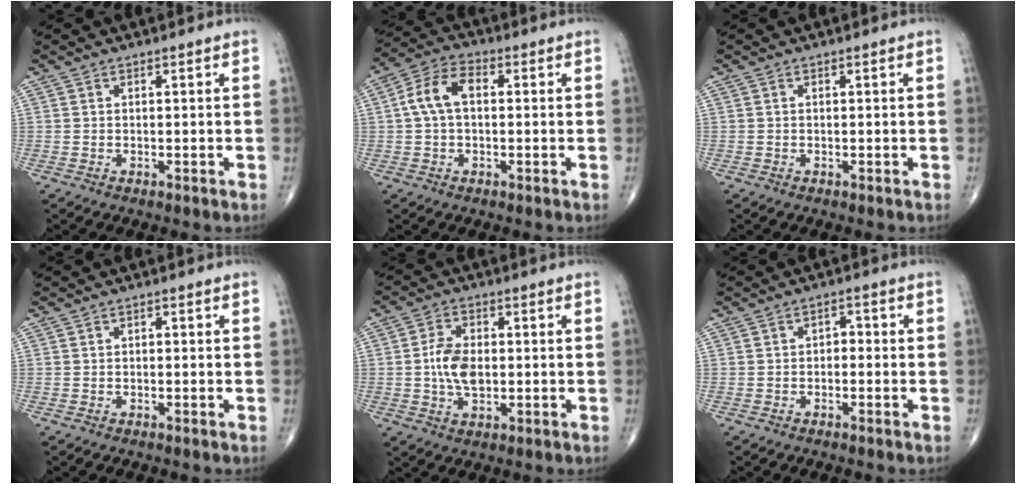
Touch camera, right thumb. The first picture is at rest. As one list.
[{"total": 7.7, "force": [0.7, 4.6, 6.1], "torque": [-0.119, 0.027, 0.006]}, {"total": 0.0}, {"total": 0.5, "force": [-0.1, 0.3, 0.4], "torque": [-0.001, 0.002, -0.005]}, {"total": 7.2, "force": [-0.3, 4.3, 5.8], "torque": [-0.105, 0.003, -0.006]}, {"total": 1.2, "force": [-0.2, 0.9, 0.8], "torque": [-0.002, 0.005, -0.010]}]